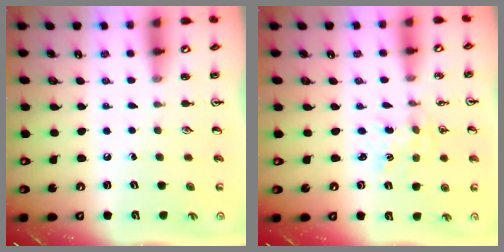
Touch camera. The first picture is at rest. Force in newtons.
{"total": 0.8, "press": 0.8, "slide": 0.2}